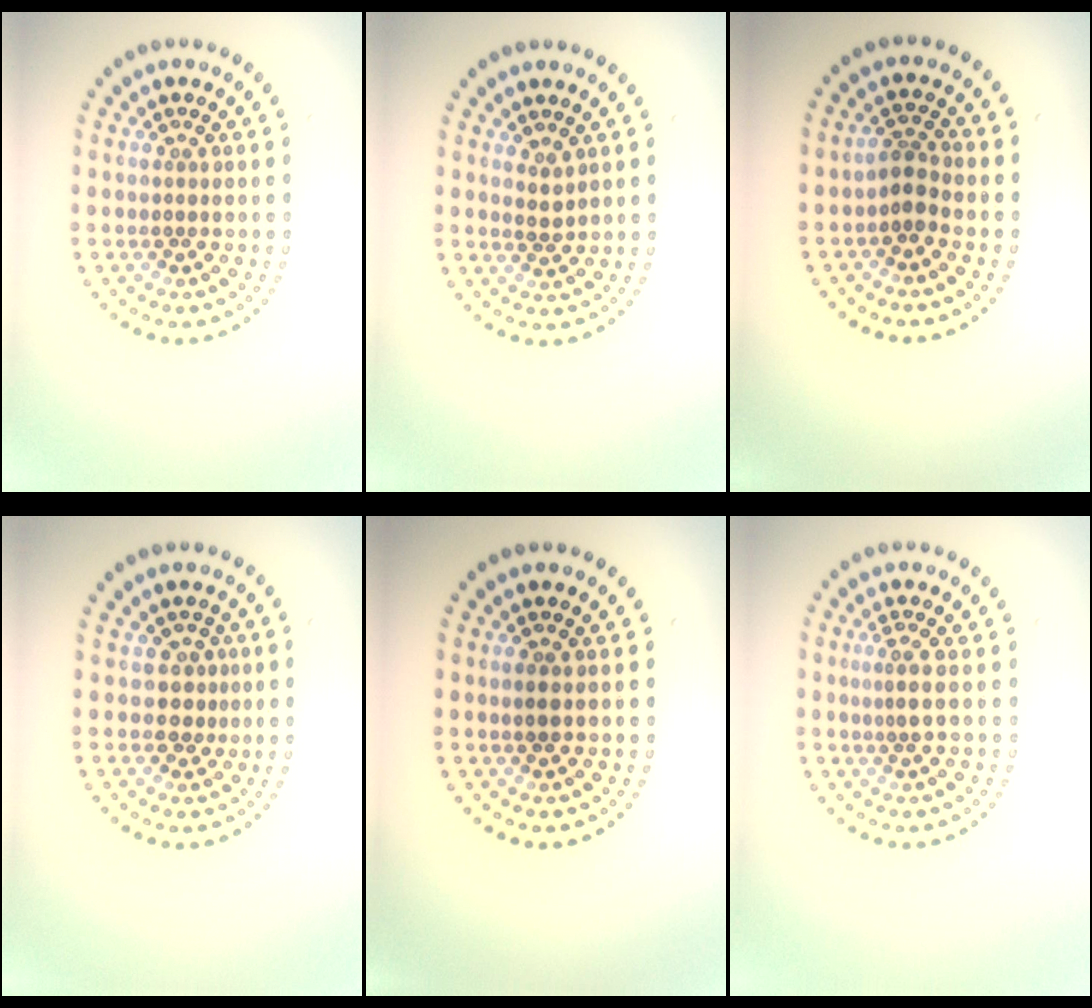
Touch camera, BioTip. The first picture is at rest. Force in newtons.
{"total": 1.0, "press": 0.9, "slide": 0.6}
{"total": 1.6, "press": 1.2, "slide": 1.0}
{"total": 1.8, "press": 1.3, "slide": 1.2}
{"total": 0.7, "press": 0.7, "slide": 0.1}
{"total": 1.8, "press": 1.2, "slide": 1.2}